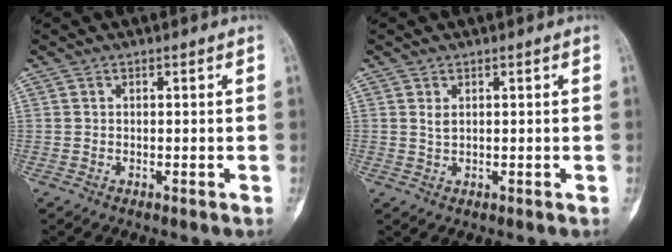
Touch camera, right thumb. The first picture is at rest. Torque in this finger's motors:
{"motor_torque": [0.46, -0.27, 0.36, -0.33, -0.02]}